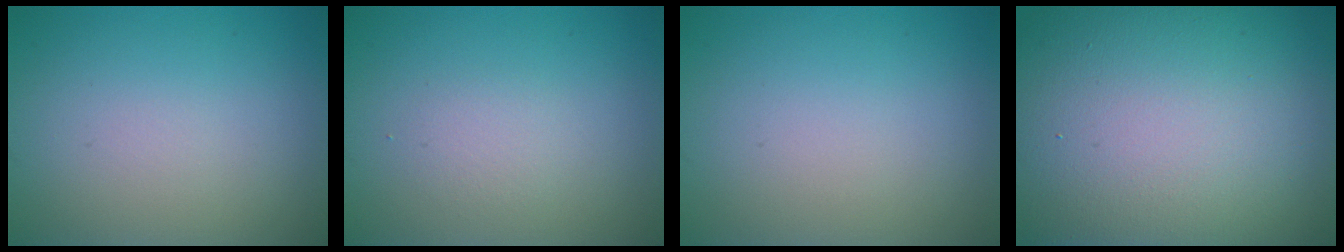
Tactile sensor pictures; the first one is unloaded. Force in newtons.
{"total": 1.3, "press": 1.3, "slide": 0.1}
{"total": 0.0}
{"total": 21.9, "press": 21.9, "slide": 0.9}